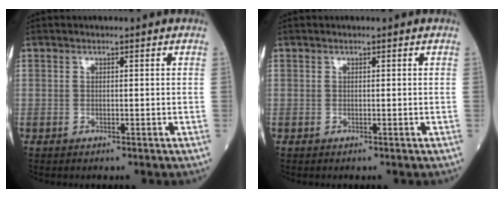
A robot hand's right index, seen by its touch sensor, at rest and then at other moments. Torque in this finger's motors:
{"motor_torque": [0.04, 0.02, 0.00, -0.01]}